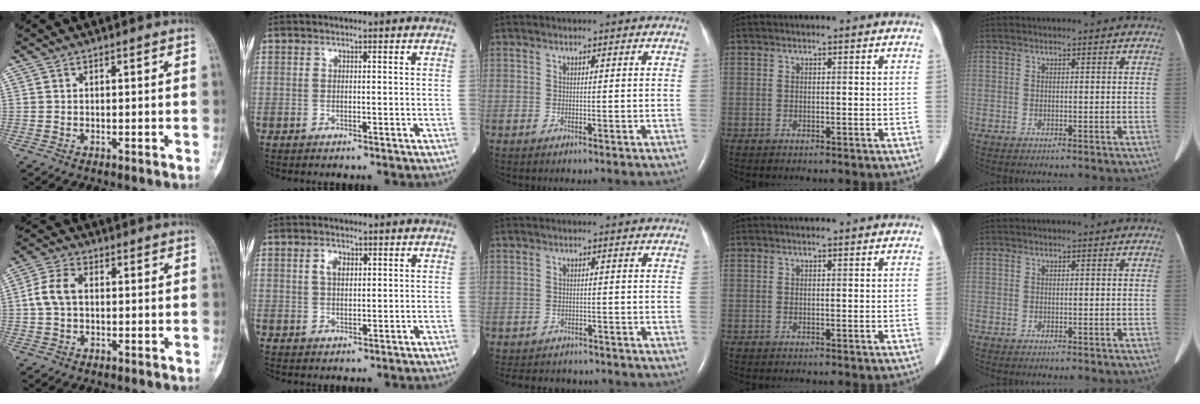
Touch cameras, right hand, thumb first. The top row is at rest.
{"thumb": {"total": 5.9, "force": [0.2, 3.9, 4.4], "torque": [-0.095, 0.018, -0.002]}, "index": {"total": 2.7, "force": [1.1, 1.5, 2.0], "torque": [-0.038, 0.005, 0.020]}, "middle": {"total": 8.4, "force": [-7.5, 3.2, 1.9], "torque": [-0.036, -0.001, -0.094]}}